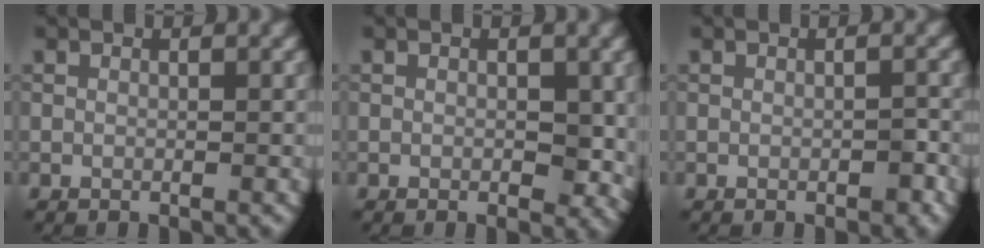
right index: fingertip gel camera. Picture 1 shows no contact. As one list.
[{"total": 2.3, "force": [0.0, 1.2, 2.0], "torque": [-0.022, -0.006, 0.000]}, {"total": 1.1, "force": [-0.4, 0.5, 0.9], "torque": [-0.013, 0.003, -0.005]}]